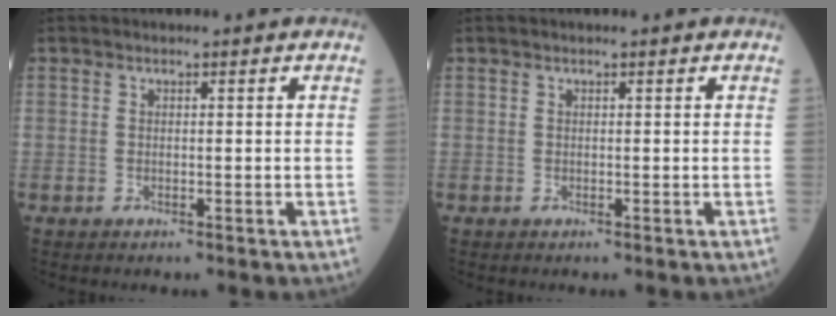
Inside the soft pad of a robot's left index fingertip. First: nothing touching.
{"total": 0.0}